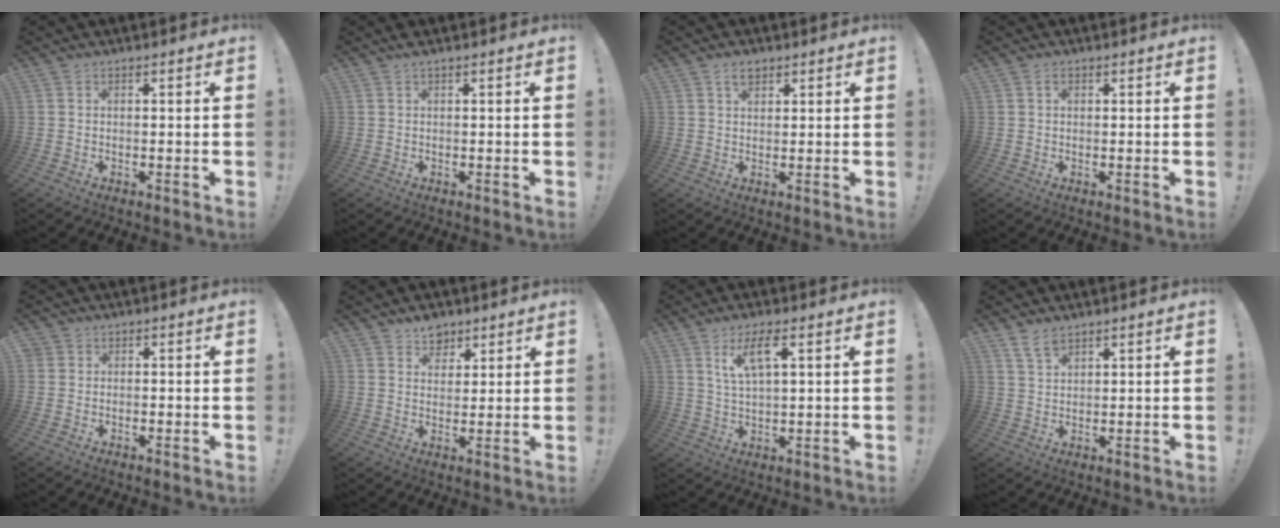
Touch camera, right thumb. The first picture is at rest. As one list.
[{"total": 1.2, "force": [1.0, 0.1, 0.6], "torque": [-0.013, 0.001, 0.018]}, {"total": 3.9, "force": [2.5, 2.3, 2.0], "torque": [-0.020, -0.007, 0.042]}, {"total": 1.0, "force": [0.3, 0.8, 0.6], "torque": [-0.005, 0.000, 0.004]}, {"total": 1.4, "force": [0.3, 1.4, 0.3], "torque": [-0.005, 0.002, 0.006]}, {"total": 6.3, "force": [4.7, 4.1, 0.7], "torque": [0.005, -0.036, 0.088]}, {"total": 7.7, "force": [3.9, 2.0, 6.4], "torque": [-0.118, -0.007, 0.065]}, {"total": 4.5, "force": [3.5, 1.9, 2.0], "torque": [-0.033, -0.018, 0.066]}]